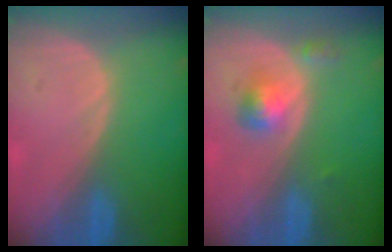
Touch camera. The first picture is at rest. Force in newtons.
{"total": 3.3, "press": 3.3, "slide": 0.2}